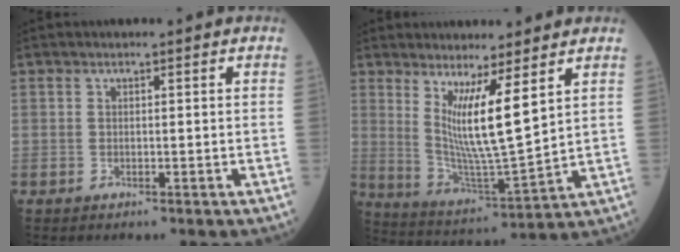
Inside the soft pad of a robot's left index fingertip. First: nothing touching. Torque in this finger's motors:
{"motor_torque": [1.37, -0.77, 0.73, 0.21]}